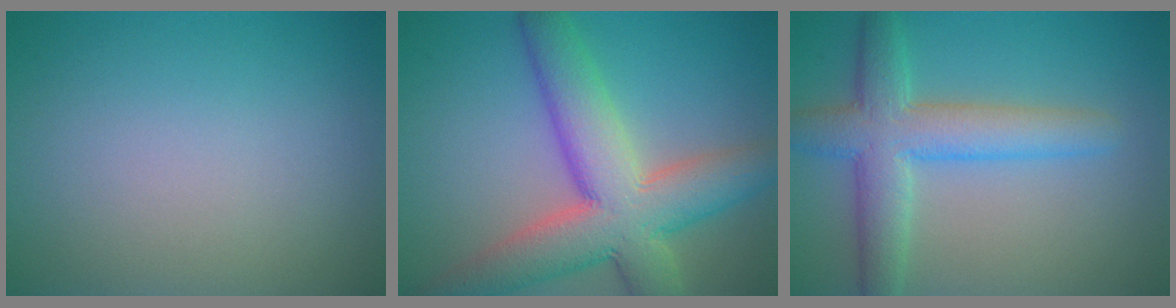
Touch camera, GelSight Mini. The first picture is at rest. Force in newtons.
{"total": 9.7, "press": 9.6, "slide": 0.7}
{"total": 6.1, "press": 6.0, "slide": 0.3}